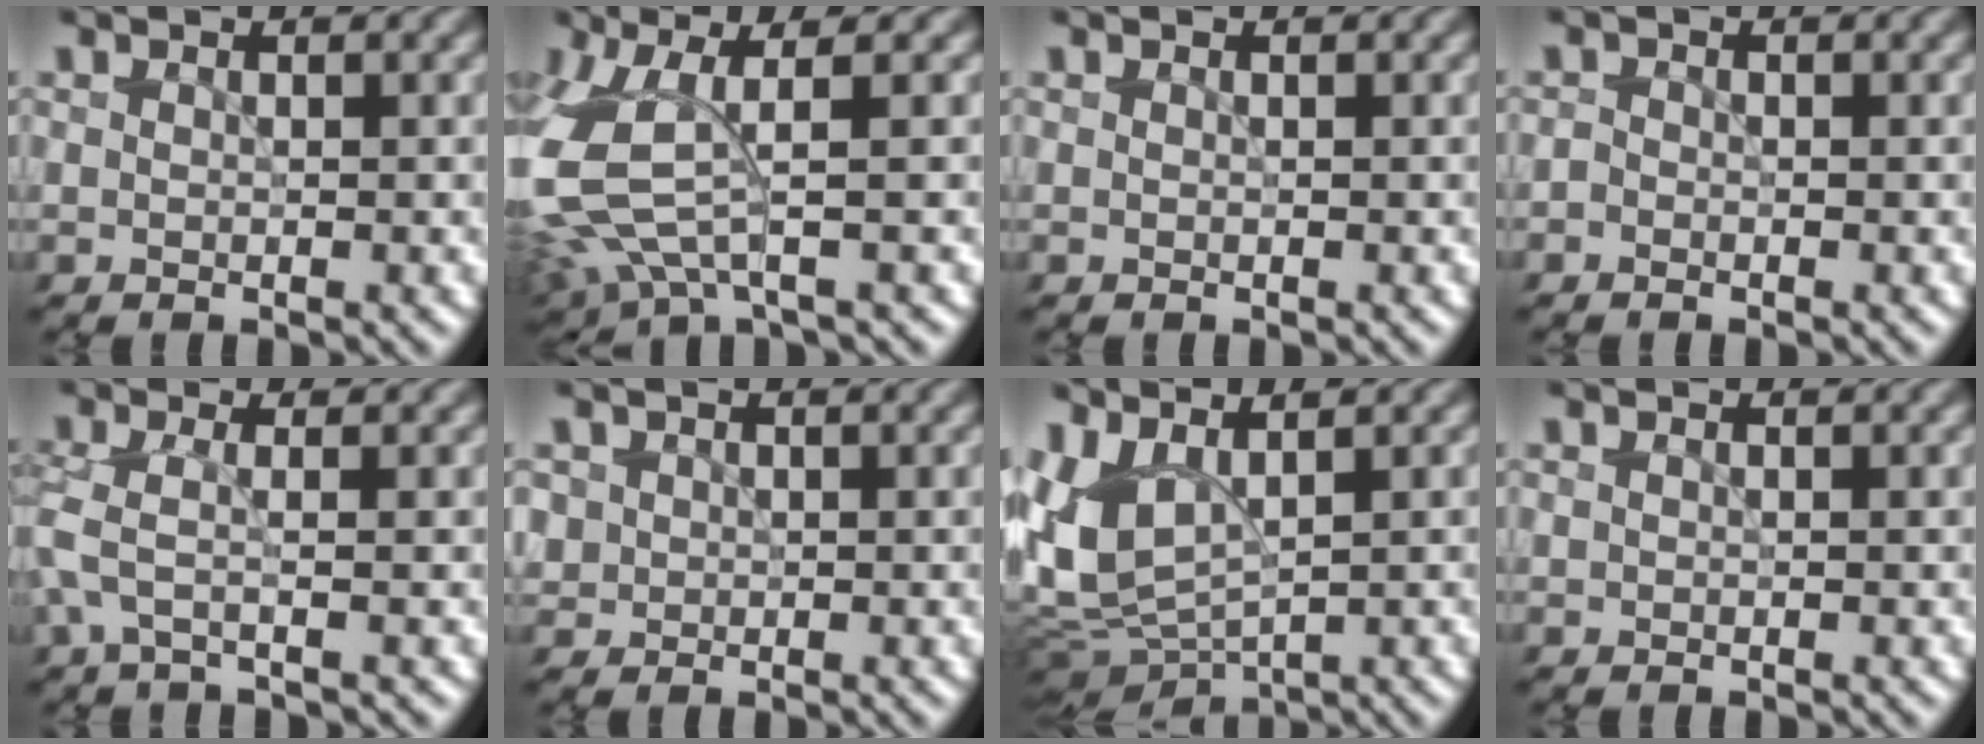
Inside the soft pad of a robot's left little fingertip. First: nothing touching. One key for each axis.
{"total": 6.3, "fx": 1.0, "fy": 2.2, "fz": 5.8, "tx": -0.161, "ty": -0.007, "tz": 0.018}
{"total": 0.0}
{"total": 0.7, "fx": -0.5, "fy": 0.4, "fz": 0.2, "tx": -0.003, "ty": 0.002, "tz": -0.012}
{"total": 2.0, "fx": -0.2, "fy": 0.3, "fz": 2.0, "tx": -0.049, "ty": -0.005, "tz": -0.012}
{"total": 1.3, "fx": 0.4, "fy": 1.3, "fz": 0.1, "tx": 0.005, "ty": 0.005, "tz": 0.005}
{"total": 5.7, "fx": 1.6, "fy": 2.7, "fz": 4.7, "tx": -0.110, "ty": 0.003, "tz": 0.034}
{"total": 0.0}